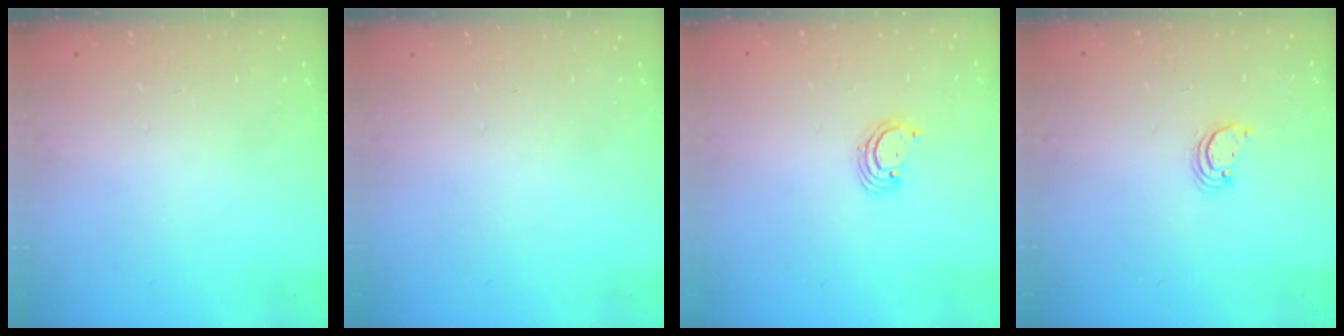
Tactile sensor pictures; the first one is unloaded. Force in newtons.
{"total": 0.0}
{"total": 3.3, "press": 3.3, "slide": 0.3}
{"total": 2.7, "press": 2.7, "slide": 0.2}